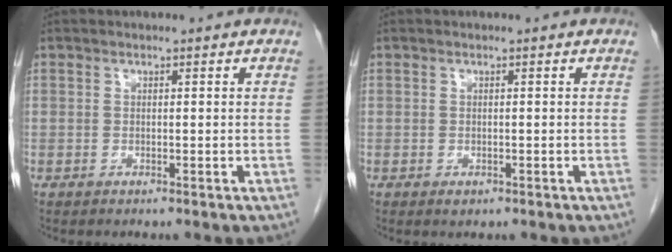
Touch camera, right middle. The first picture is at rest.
{"total": 0.8, "force": [-0.3, 0.5, 0.4], "torque": [-0.007, 0.001, 0.000]}